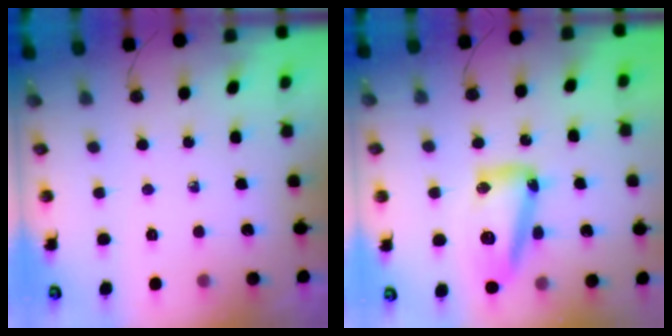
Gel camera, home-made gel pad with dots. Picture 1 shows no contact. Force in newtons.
{"total": 13.9, "press": 13.9, "slide": 1.0}